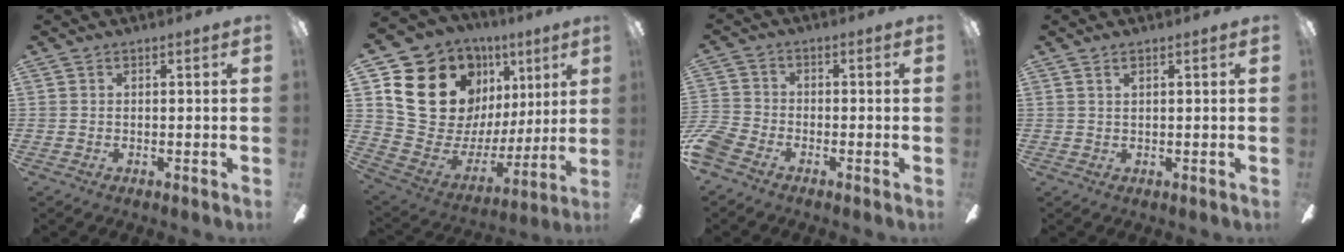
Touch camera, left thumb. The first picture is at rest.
{"total": 22.7, "force": [11.3, 16.3, 11.0], "torque": [-0.220, -0.055, 0.231]}
{"total": 5.4, "force": [-3.4, 3.3, 2.6], "torque": [-0.070, 0.012, -0.068]}
{"total": 1.3, "force": [0.7, 0.4, 1.0], "torque": [-0.022, 0.001, 0.013]}